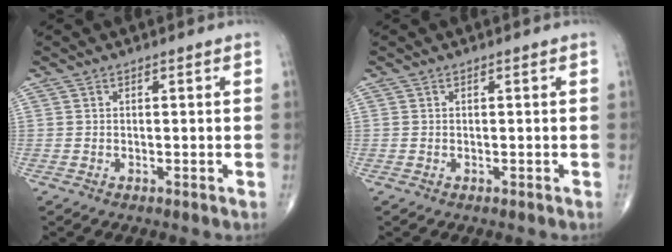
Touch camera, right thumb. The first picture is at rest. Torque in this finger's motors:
{"motor_torque": [0.19, -0.02, -0.09, -0.15, 0.01]}